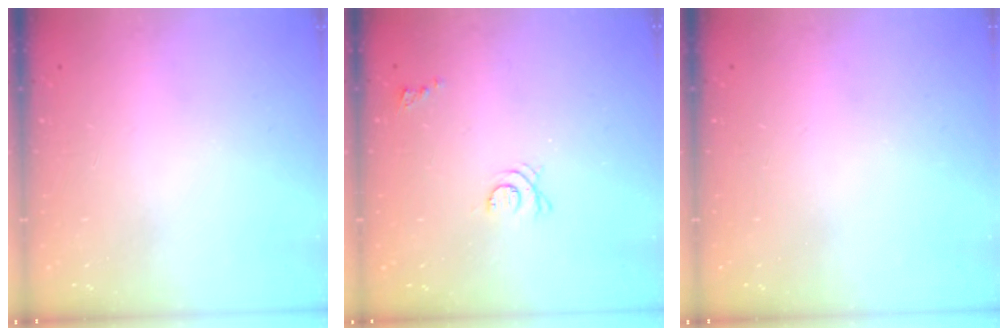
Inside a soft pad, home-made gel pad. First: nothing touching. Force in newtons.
{"total": 7.0, "press": 6.9, "slide": 1.1}
{"total": 0.0}